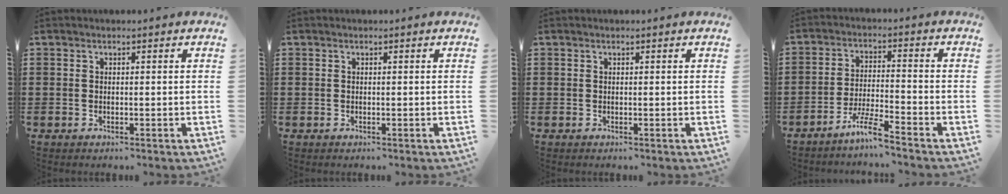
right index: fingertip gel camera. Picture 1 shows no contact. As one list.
[{"total": 0.0}, {"total": 0.0}, {"total": 5.6, "force": [-4.8, -0.4, 2.9], "torque": [-0.070, -0.012, -0.093]}]